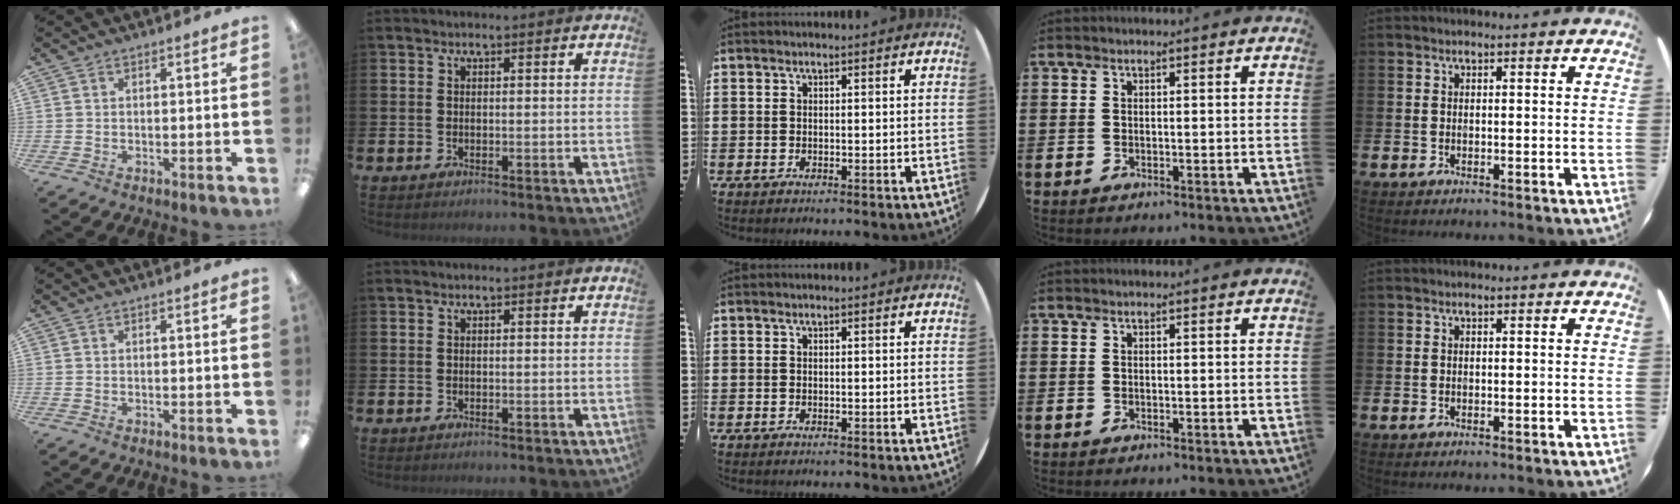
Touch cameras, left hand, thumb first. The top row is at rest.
{}